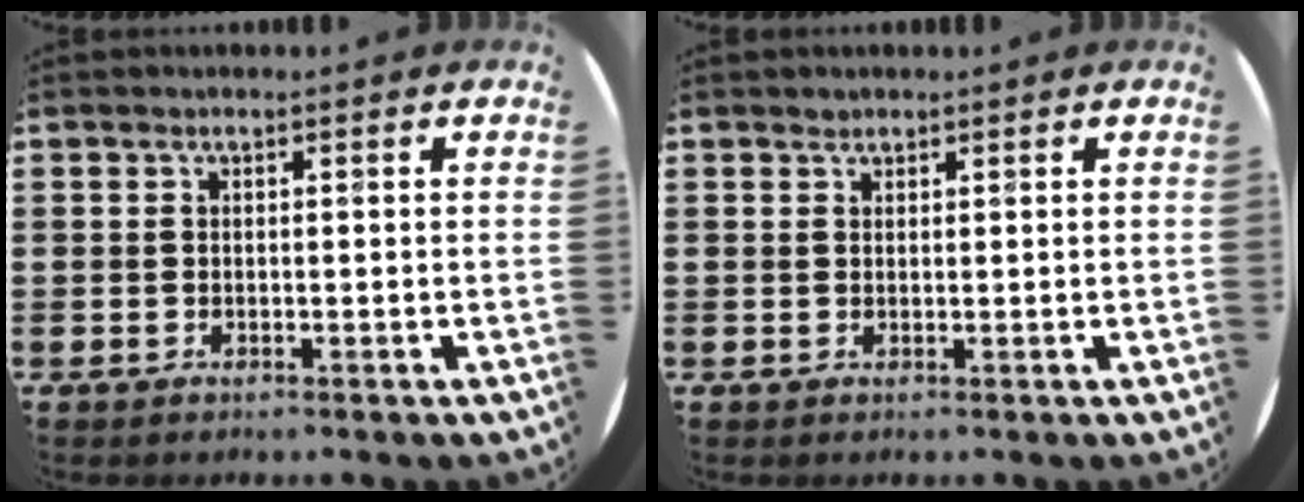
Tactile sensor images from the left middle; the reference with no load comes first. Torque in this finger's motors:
{"motor_torque": [0.26, -0.23, -0.02, 0.00]}